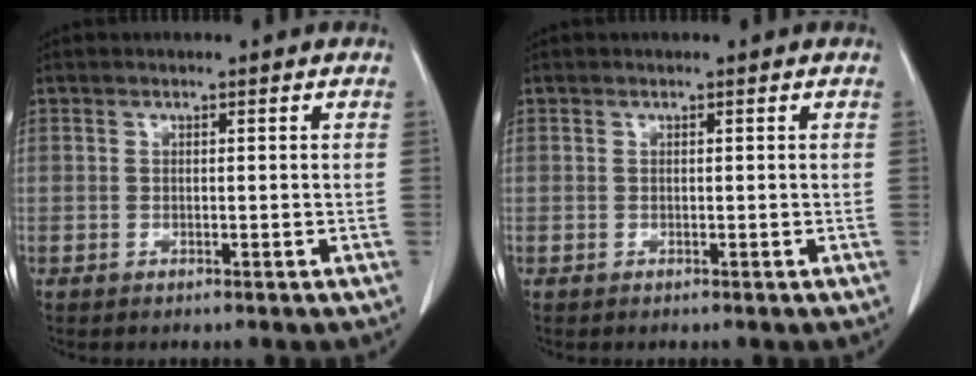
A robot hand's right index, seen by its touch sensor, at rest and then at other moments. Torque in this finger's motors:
{"motor_torque": [0.00, 0.00, 0.00, 0.00]}